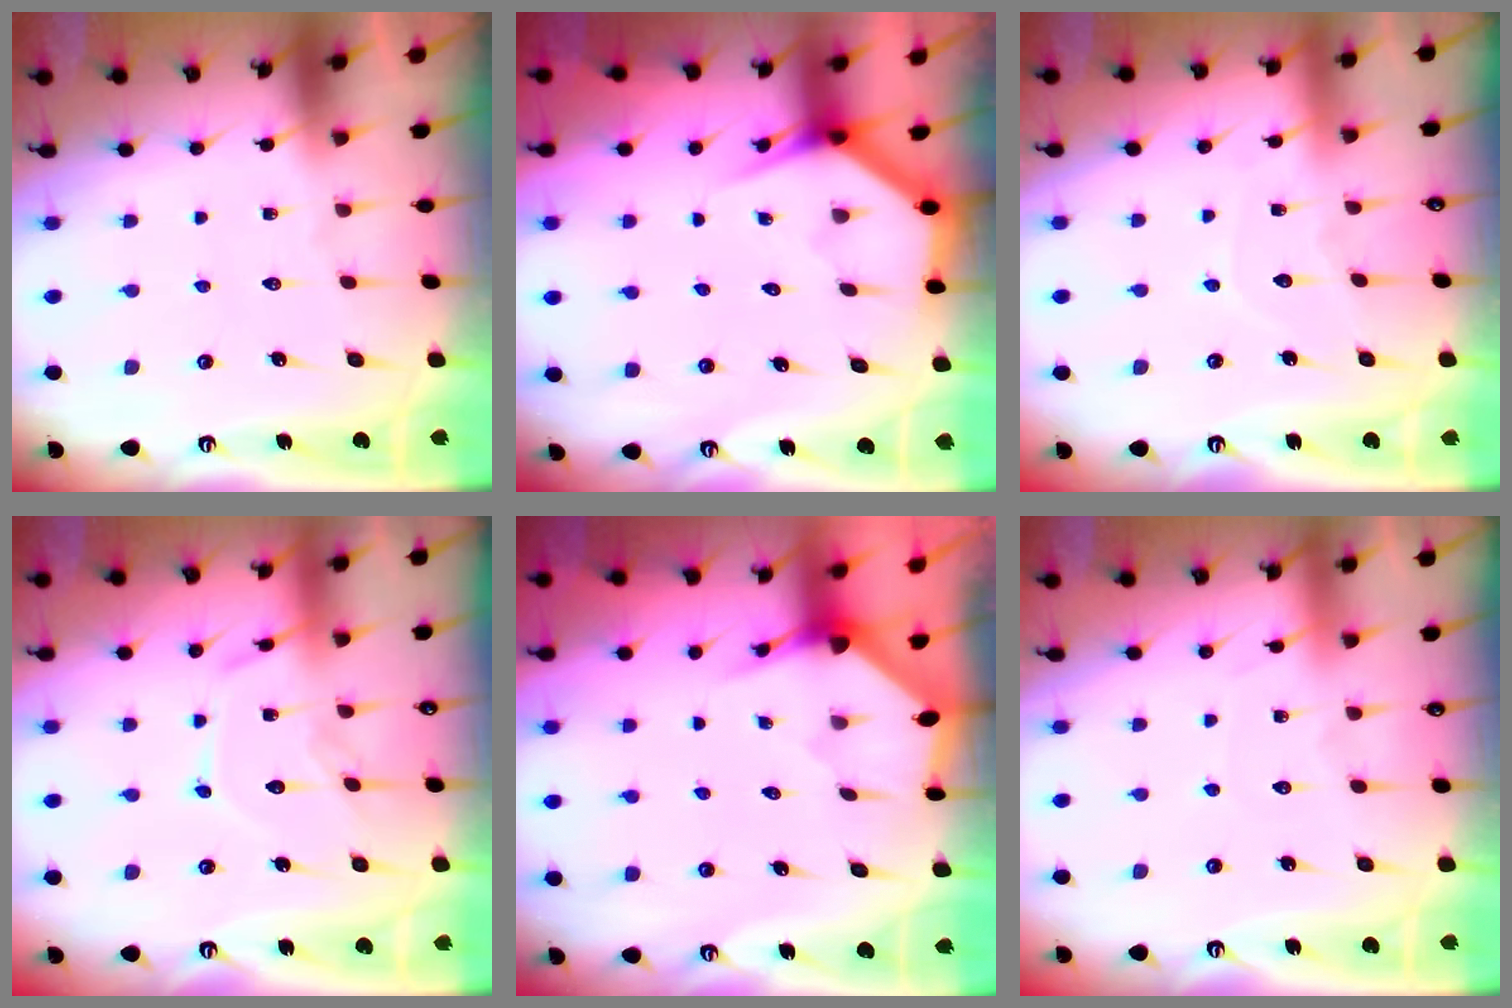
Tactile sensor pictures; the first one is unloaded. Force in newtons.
{"total": 3.5, "press": 3.5, "slide": 0.3}
{"total": 4.6, "press": 4.6, "slide": 0.2}
{"total": 11.9, "press": 11.9, "slide": 0.3}
{"total": 2.8, "press": 2.8, "slide": 0.3}
{"total": 3.6, "press": 3.6, "slide": 0.5}